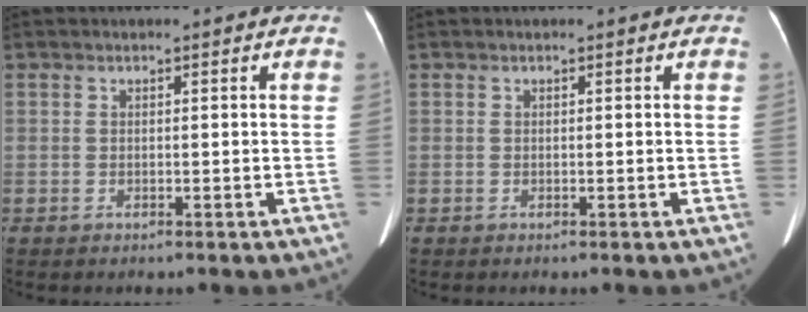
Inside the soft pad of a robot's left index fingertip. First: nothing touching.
{"total": 0.0}